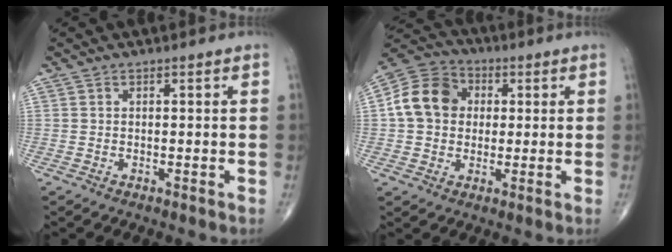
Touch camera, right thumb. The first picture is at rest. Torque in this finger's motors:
{"motor_torque": [0.91, 2.00, 0.49, -0.37, 0.09]}